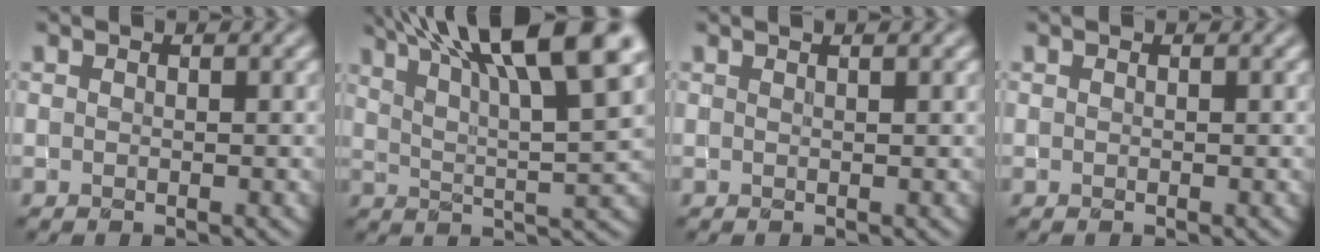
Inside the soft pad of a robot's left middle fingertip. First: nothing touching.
{"total": 13.4, "force": [8.0, 3.2, 10.3], "torque": [-0.150, 0.024, 0.122]}
{"total": 1.6, "force": [1.1, 0.5, 1.1], "torque": [-0.013, -0.004, 0.005]}
{"total": 0.0}